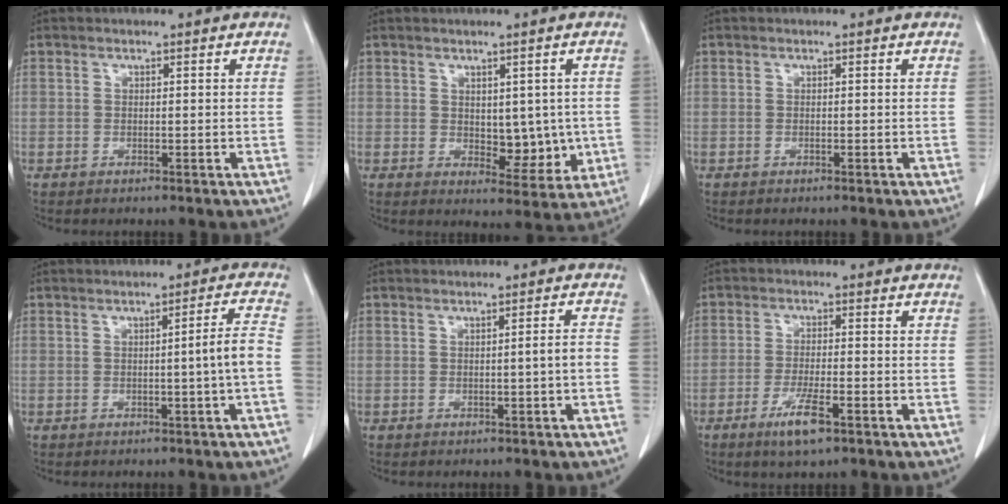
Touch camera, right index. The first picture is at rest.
{"total": 6.1, "force": [0.0, 3.5, 5.1], "torque": [-0.053, -0.006, 0.014]}
{"total": 0.0}
{"total": 4.2, "force": [-1.0, -1.0, 3.9], "torque": [-0.055, 0.003, -0.014]}
{"total": 1.9, "force": [-0.6, -0.4, 1.8], "torque": [-0.025, 0.000, -0.010]}
{"total": 5.8, "force": [-3.4, 0.8, 4.7], "torque": [-0.092, -0.009, -0.058]}